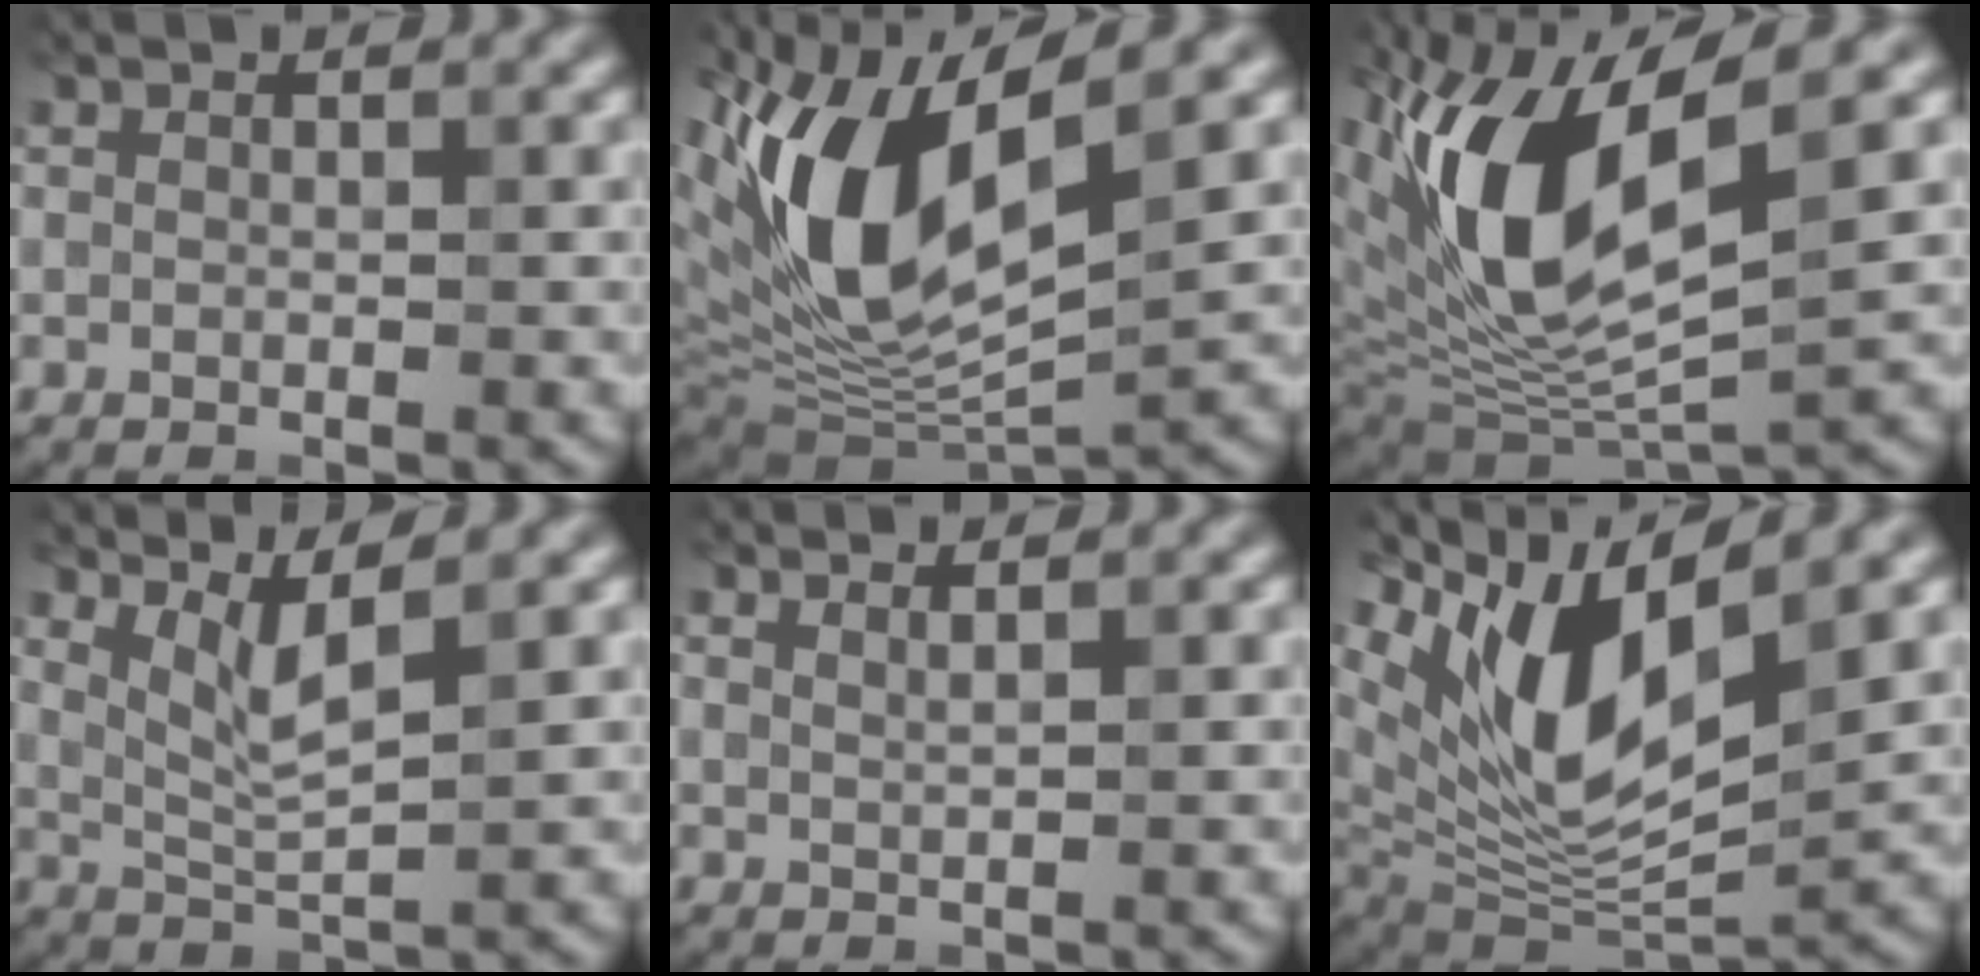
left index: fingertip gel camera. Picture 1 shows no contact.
{"total": 13.8, "force": [3.4, 5.8, 12.0], "torque": [-0.241, 0.001, 0.056]}
{"total": 13.0, "force": [4.1, 4.8, 11.4], "torque": [-0.224, 0.000, 0.077]}
{"total": 3.3, "force": [1.7, 0.4, 2.8], "torque": [-0.058, -0.009, 0.040]}
{"total": 1.4, "force": [1.0, 0.4, 0.8], "torque": [-0.002, 0.002, 0.005]}
{"total": 11.7, "force": [4.8, 4.4, 9.7], "torque": [-0.189, -0.006, 0.095]}